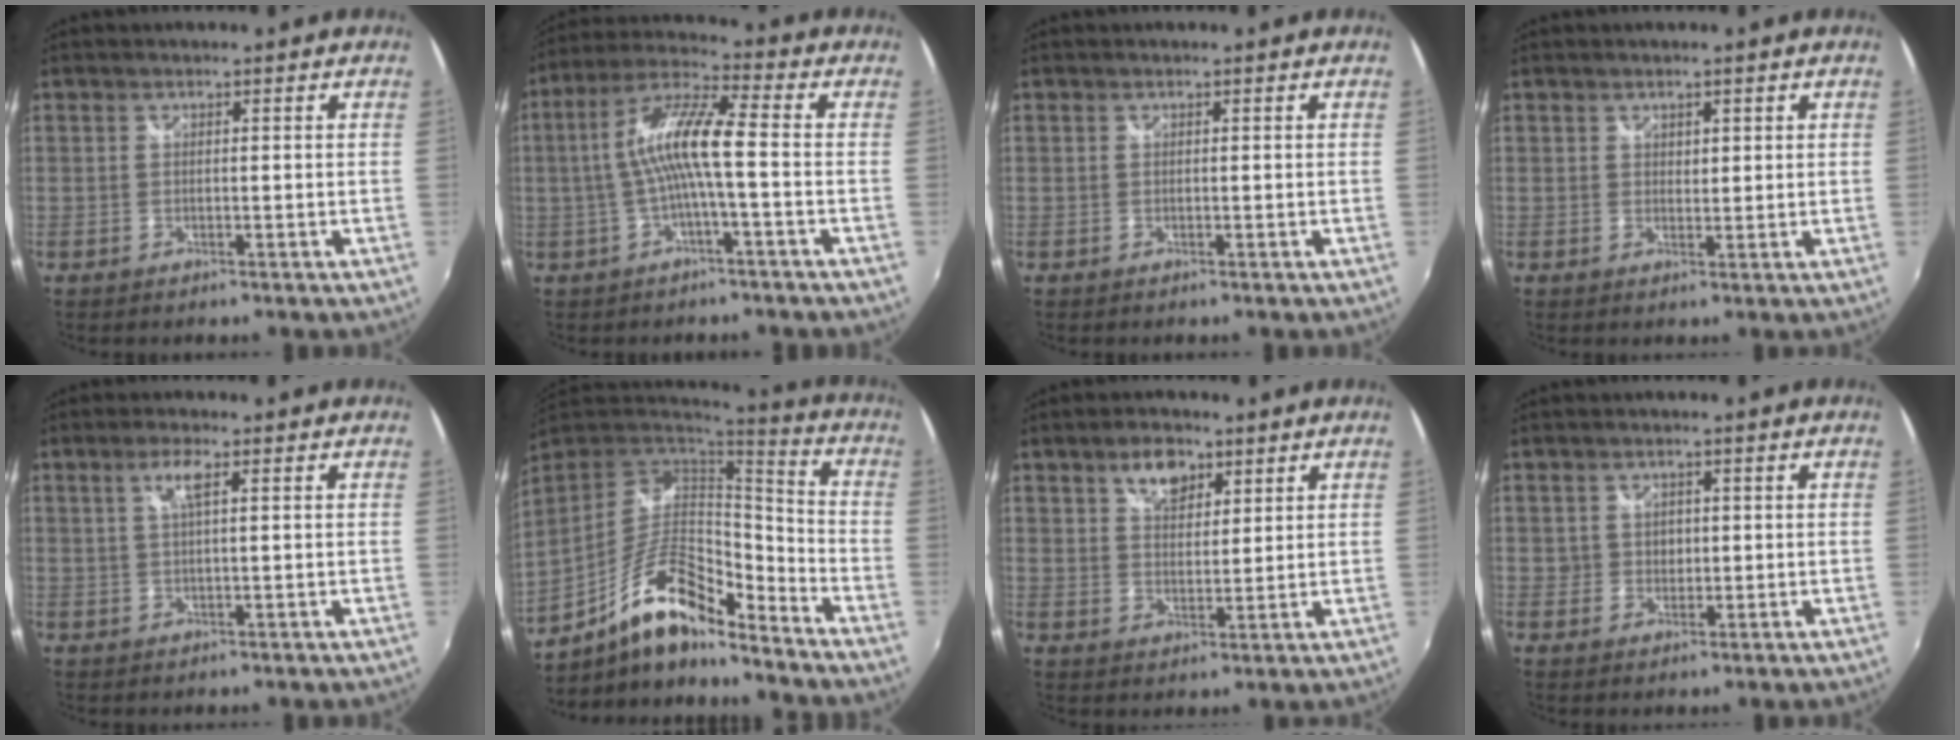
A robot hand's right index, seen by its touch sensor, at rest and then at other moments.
{"total": 9.8, "force": [-1.3, 0.7, 9.7], "torque": [-0.199, 0.018, -0.021]}
{"total": 0.0}
{"total": 1.3, "force": [0.9, 0.9, 0.4], "torque": [-0.002, 0.004, 0.016]}
{"total": 3.0, "force": [1.1, 0.1, 2.8], "torque": [-0.054, 0.005, 0.021]}
{"total": 15.4, "force": [-10.4, 4.3, 10.4], "torque": [-0.203, 0.000, -0.195]}
{"total": 5.9, "force": [3.6, 3.2, 3.4], "torque": [-0.051, 0.010, 0.063]}
{"total": 2.7, "force": [0.1, 2.6, 0.9], "torque": [-0.013, 0.004, 0.002]}